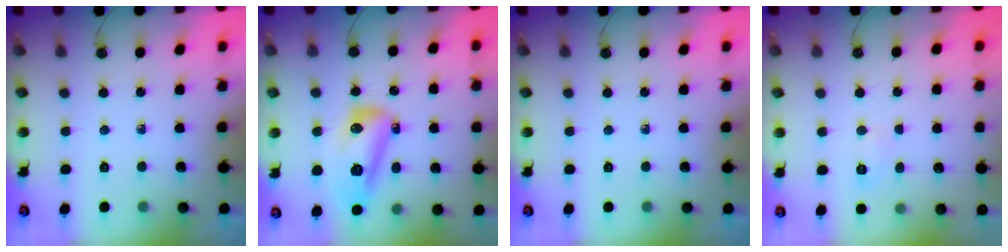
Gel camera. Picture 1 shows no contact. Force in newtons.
{"total": 12.5, "press": 12.5, "slide": 1.0}
{"total": 0.0}
{"total": 5.8, "press": 5.8, "slide": 0.6}